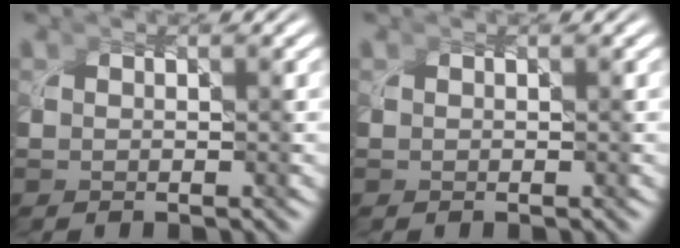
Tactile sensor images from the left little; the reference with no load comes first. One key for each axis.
{"total": 0.0}